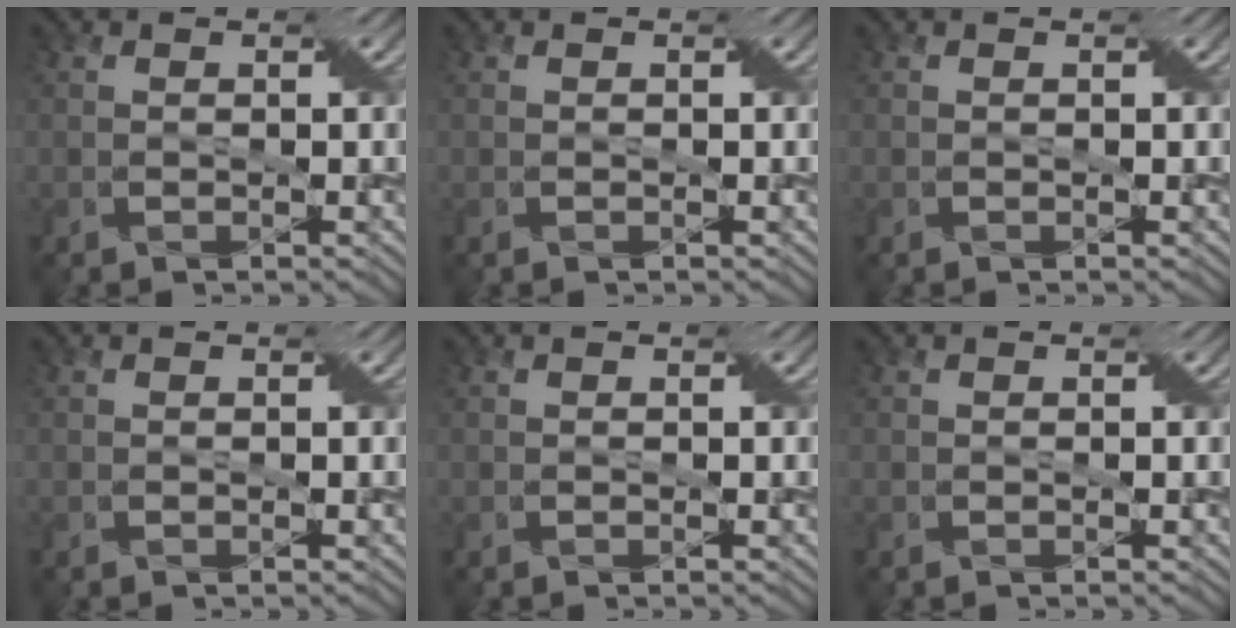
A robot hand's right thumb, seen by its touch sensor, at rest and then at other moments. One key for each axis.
{"total": 0.0}
{"total": 0.0}
{"total": 0.0}
{"total": 0.0}
{"total": 0.0}